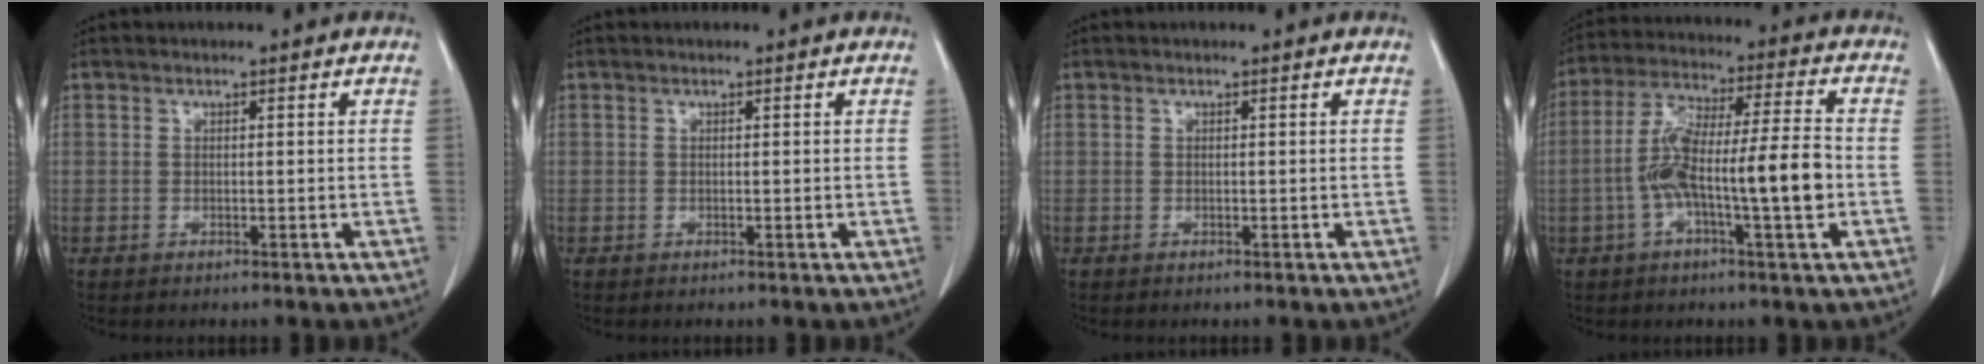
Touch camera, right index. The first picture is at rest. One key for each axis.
{"total": 0.0}
{"total": 0.0}
{"total": 13.3, "fx": -2.7, "fy": 1.3, "fz": 12.9, "tx": -0.240, "ty": 0.017, "tz": -0.052}